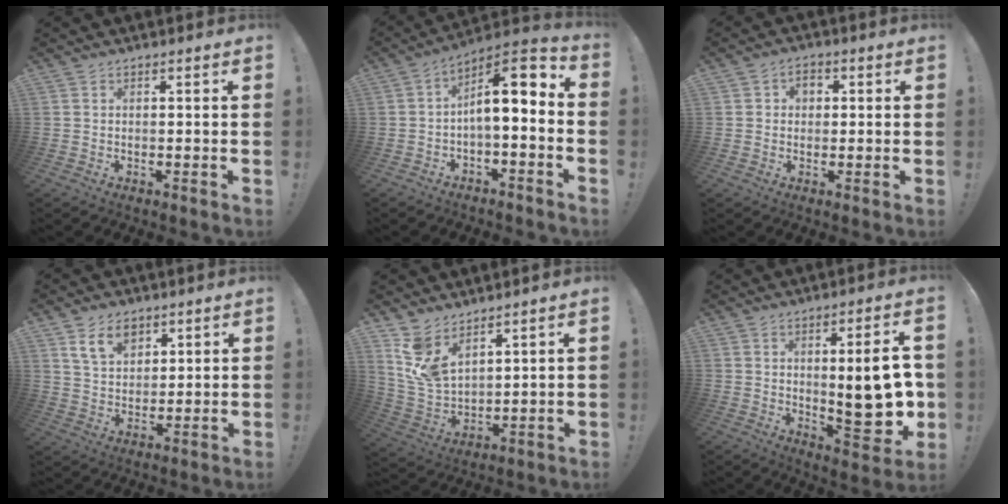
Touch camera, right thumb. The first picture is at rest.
{"total": 10.0, "force": [0.7, 3.8, 9.2], "torque": [-0.130, -0.008, 0.011]}
{"total": 3.1, "force": [0.5, 2.6, 1.5], "torque": [-0.018, -0.001, 0.006]}
{"total": 9.5, "force": [5.9, 6.1, 4.2], "torque": [-0.067, -0.023, 0.113]}
{"total": 9.6, "force": [7.1, 5.0, 4.0], "torque": [-0.094, -0.048, 0.148]}
{"total": 17.1, "force": [-0.1, 5.7, 16.1], "torque": [-0.192, -0.014, 0.008]}